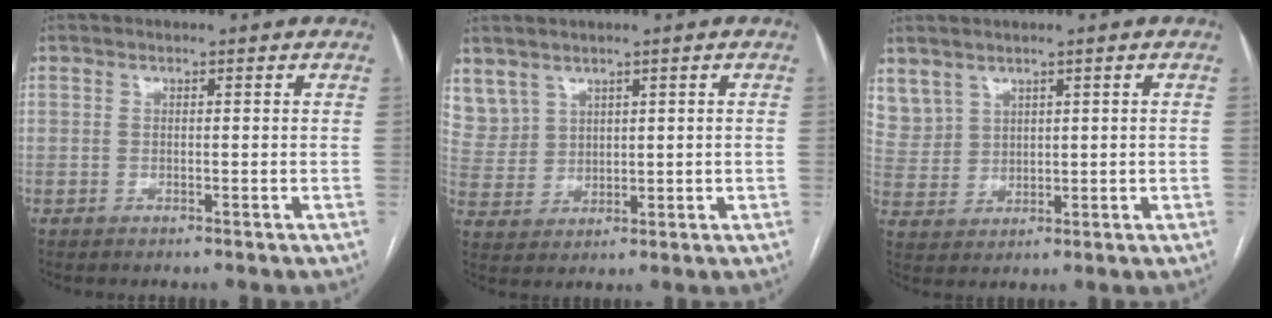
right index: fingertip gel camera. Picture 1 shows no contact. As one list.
[{"total": 7.3, "force": [4.7, 5.4, 1.2], "torque": [-0.041, 0.019, 0.116]}, {"total": 6.9, "force": [4.5, 5.1, 1.2], "torque": [-0.041, 0.018, 0.109]}]